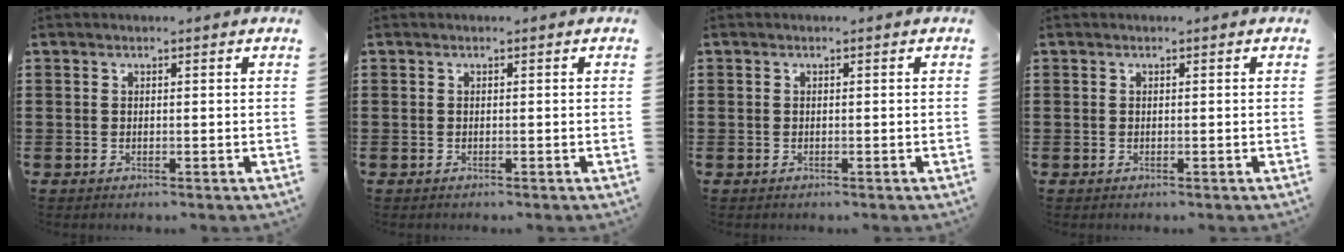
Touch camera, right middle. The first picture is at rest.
{"total": 0.0}
{"total": 0.5, "force": [-0.3, 0.5, 0.0], "torque": [0.001, 0.006, -0.007]}
{"total": 0.0}